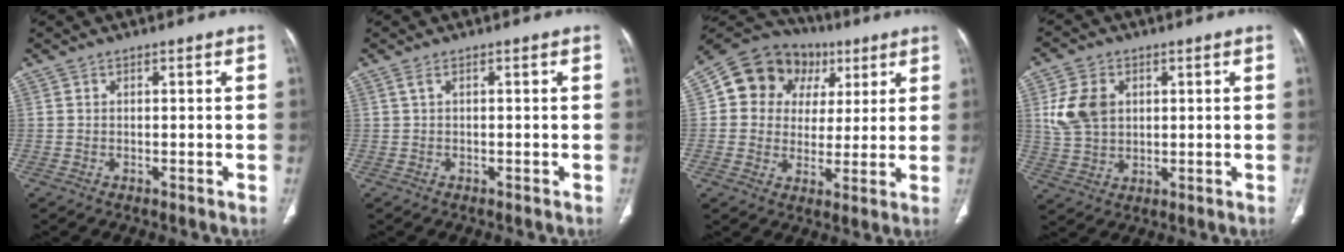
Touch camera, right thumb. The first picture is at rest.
{"total": 0.6, "force": [0.2, 0.1, 0.6], "torque": [-0.012, 0.004, 0.001]}
{"total": 15.5, "force": [4.8, 13.3, 6.4], "torque": [-0.060, 0.021, 0.076]}
{"total": 8.9, "force": [2.2, 6.5, 5.6], "torque": [-0.093, -0.003, 0.048]}